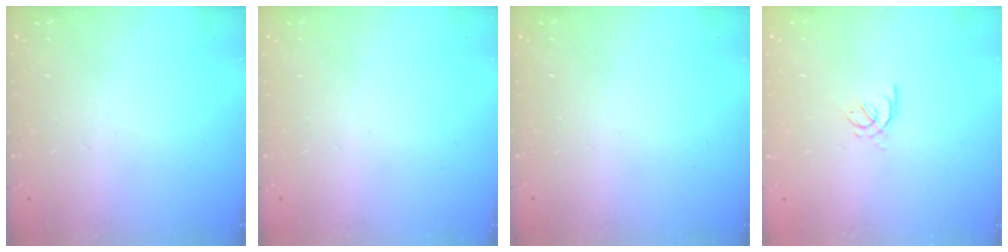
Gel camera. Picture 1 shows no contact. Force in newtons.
{"total": 0.0}
{"total": 0.0}
{"total": 3.2, "press": 3.0, "slide": 0.9}